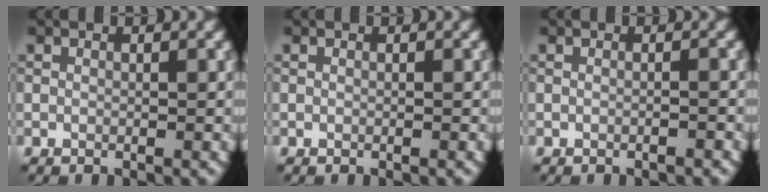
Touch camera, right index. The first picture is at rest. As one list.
[{"total": 0.0}, {"total": 0.7, "force": [-0.6, 0.1, 0.4], "torque": [-0.005, 0.003, -0.013]}]